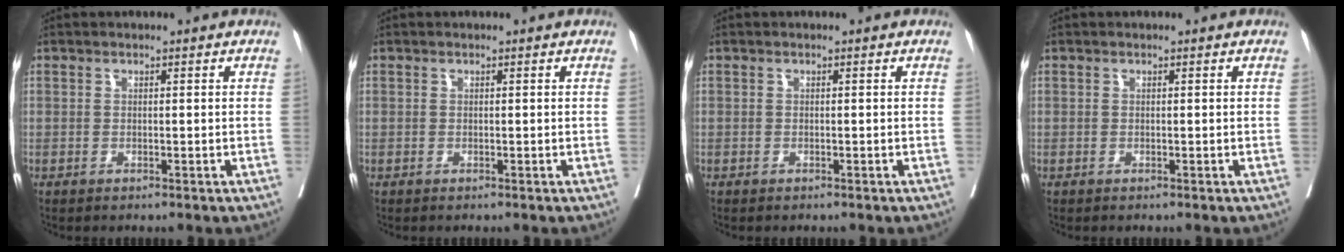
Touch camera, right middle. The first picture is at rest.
{"total": 0.0}
{"total": 0.0}
{"total": 0.0}